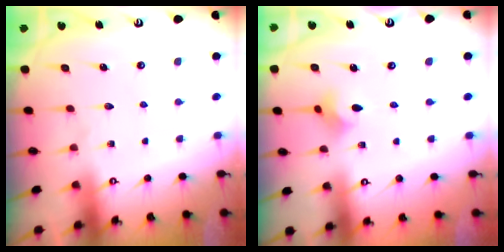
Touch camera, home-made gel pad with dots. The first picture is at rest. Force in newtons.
{"total": 3.6, "press": 3.6, "slide": 0.4}